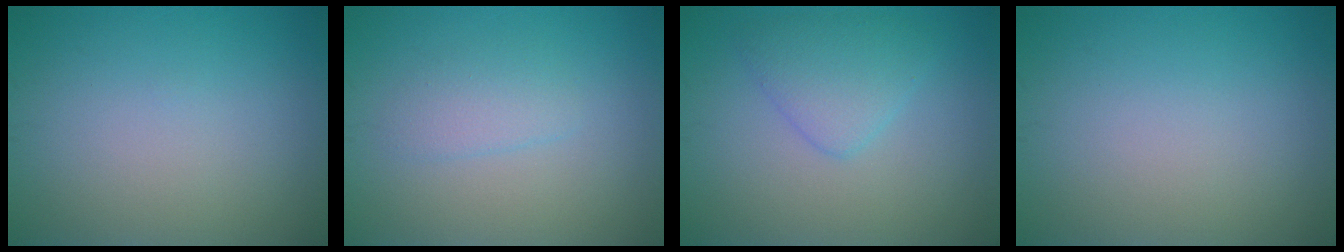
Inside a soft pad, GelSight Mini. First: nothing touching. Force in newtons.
{"total": 1.8, "press": 1.8, "slide": 0.2}
{"total": 3.0, "press": 3.0, "slide": 0.0}
{"total": 0.0}